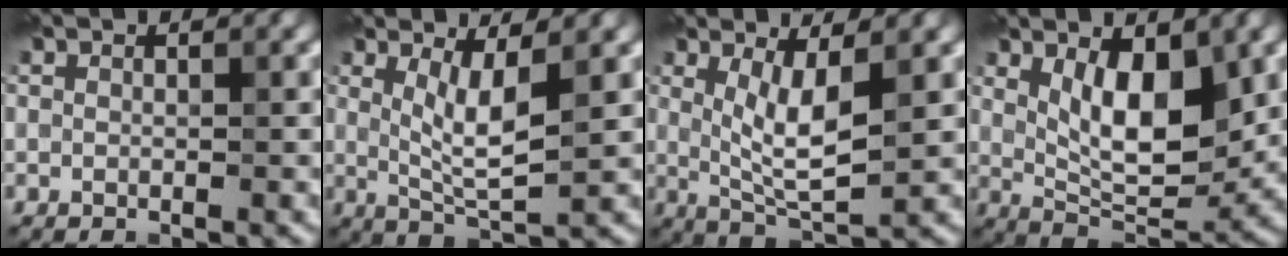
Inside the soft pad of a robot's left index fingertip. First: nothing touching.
{"total": 4.0, "force": [1.0, 0.8, 3.8], "torque": [-0.074, -0.012, 0.025]}
{"total": 4.6, "force": [0.9, 1.2, 4.4], "torque": [-0.081, -0.012, 0.023]}
{"total": 6.8, "force": [2.0, 2.9, 5.8], "torque": [-0.094, -0.009, 0.039]}